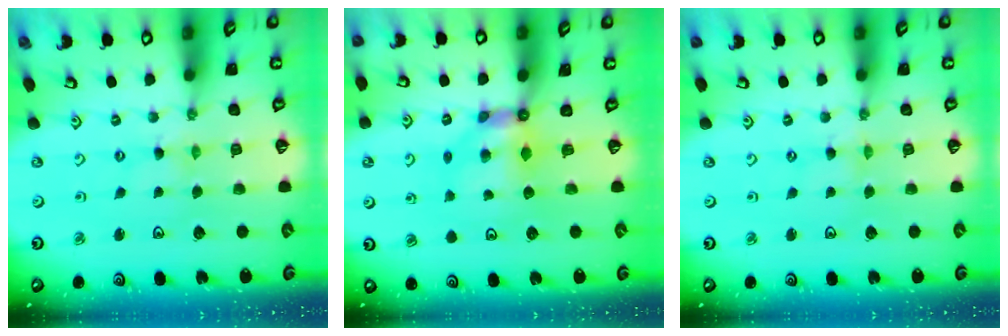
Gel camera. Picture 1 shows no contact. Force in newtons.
{"total": 6.5, "press": 6.5, "slide": 0.4}
{"total": 0.6, "press": 0.6, "slide": 0.1}